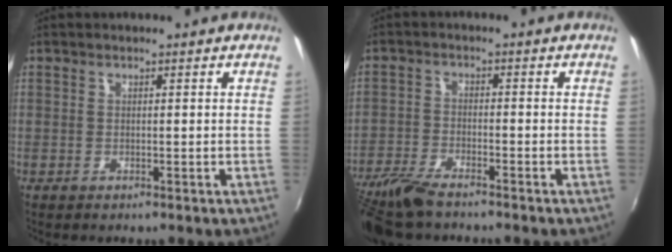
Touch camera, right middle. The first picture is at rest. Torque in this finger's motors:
{"motor_torque": [0.64, -0.62, 0.21, 0.11]}